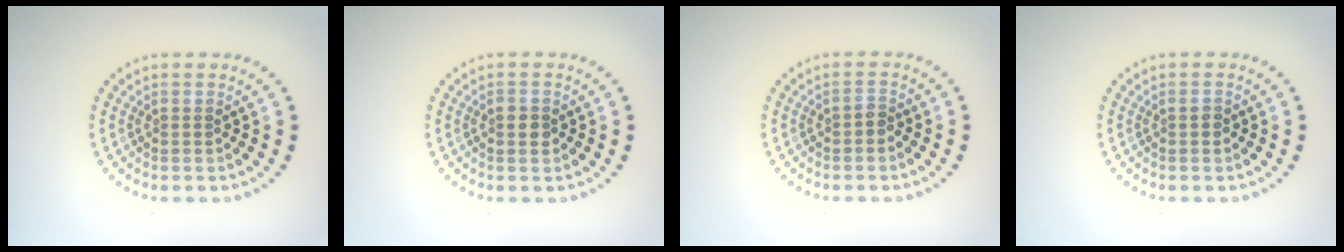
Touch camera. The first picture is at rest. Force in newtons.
{"total": 1.3, "press": 1.3, "slide": 0.1}
{"total": 0.9, "press": 0.8, "slide": 0.5}
{"total": 0.7, "press": 0.7, "slide": 0.0}